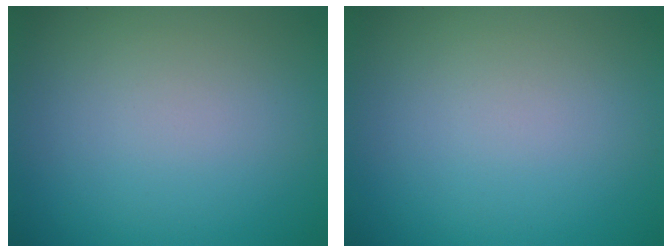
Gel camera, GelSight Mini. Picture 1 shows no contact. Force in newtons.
{"total": 0.0}